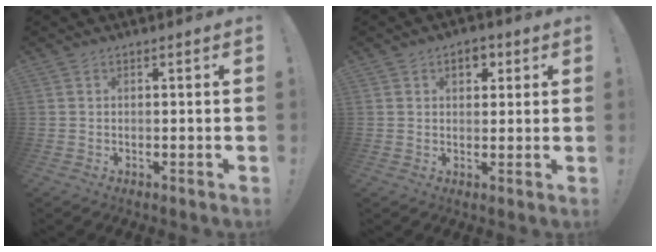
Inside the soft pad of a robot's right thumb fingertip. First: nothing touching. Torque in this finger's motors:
{"motor_torque": [0.73, 0.67, 0.63, -0.01, 0.00]}